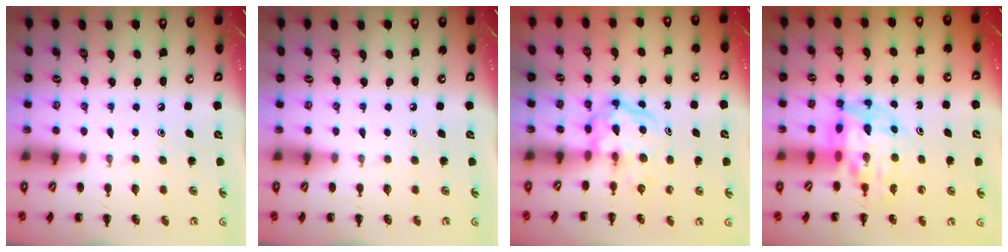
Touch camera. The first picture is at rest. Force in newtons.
{"total": 0.0}
{"total": 3.8, "press": 3.8, "slide": 0.5}
{"total": 12.3, "press": 11.9, "slide": 3.2}